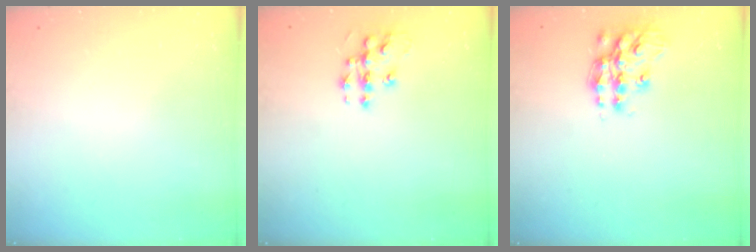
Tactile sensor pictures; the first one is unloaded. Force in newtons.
{"total": 9.6, "press": 9.6, "slide": 0.5}
{"total": 13.4, "press": 13.4, "slide": 0.9}